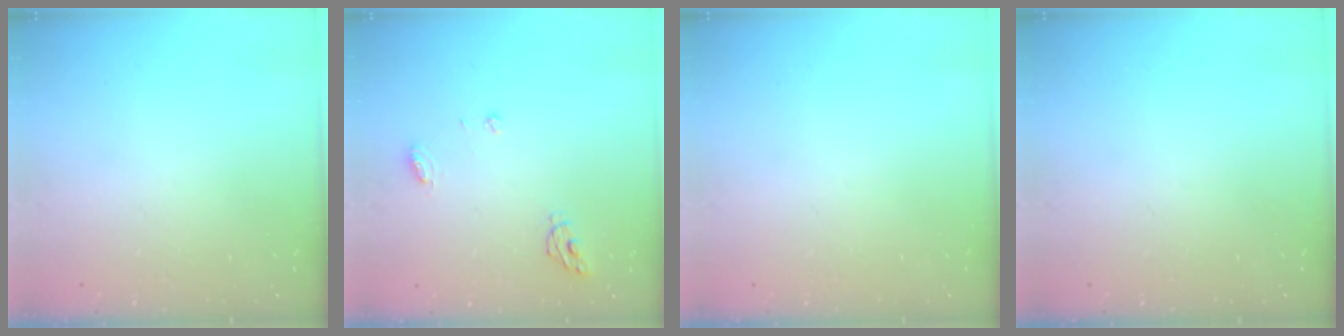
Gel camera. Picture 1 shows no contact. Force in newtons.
{"total": 6.0, "press": 6.0, "slide": 0.7}
{"total": 0.0}
{"total": 0.0}